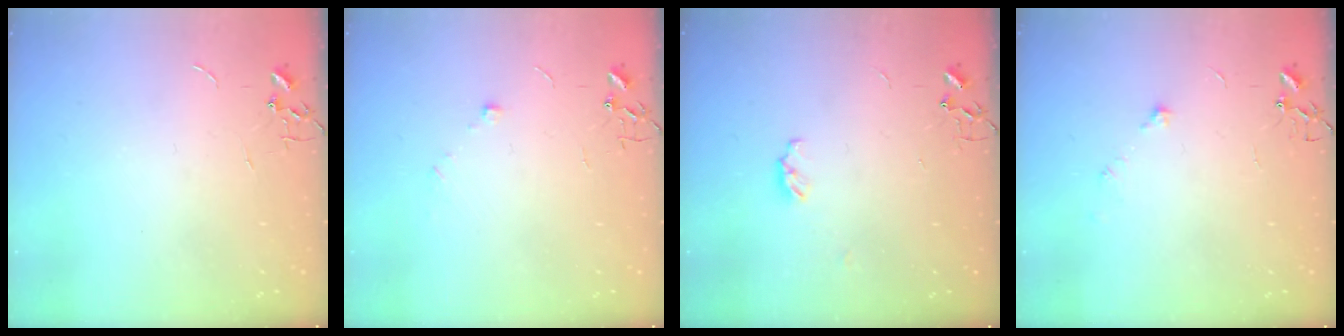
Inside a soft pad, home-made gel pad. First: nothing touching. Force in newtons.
{"total": 4.2, "press": 4.2, "slide": 0.5}
{"total": 3.7, "press": 3.7, "slide": 0.6}
{"total": 6.6, "press": 6.4, "slide": 1.9}